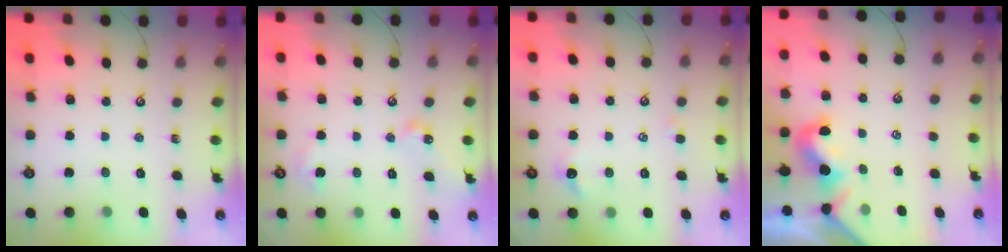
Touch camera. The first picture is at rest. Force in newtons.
{"total": 7.0, "press": 7.0, "slide": 0.1}
{"total": 0.6, "press": 0.2, "slide": 0.6}
{"total": 0.0}